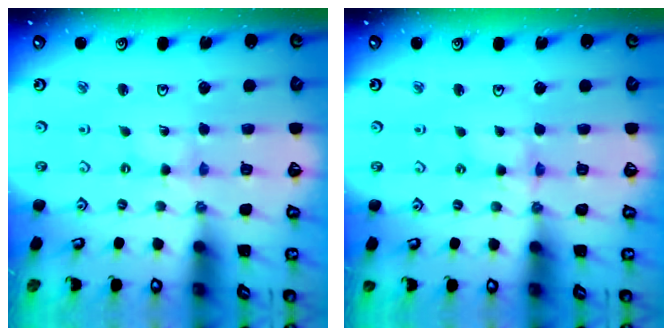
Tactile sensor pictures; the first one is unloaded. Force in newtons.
{"total": 3.2, "press": 3.2, "slide": 0.3}